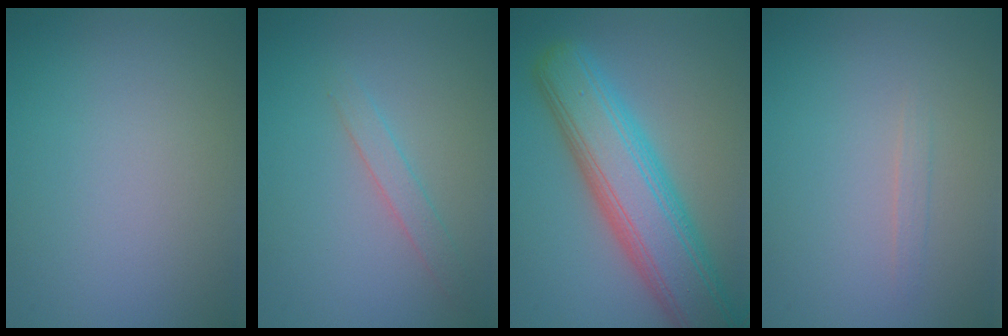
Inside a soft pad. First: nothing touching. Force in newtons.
{"total": 1.5, "press": 1.5, "slide": 0.1}
{"total": 9.0, "press": 9.0, "slide": 0.2}
{"total": 0.6, "press": 0.6, "slide": 0.0}